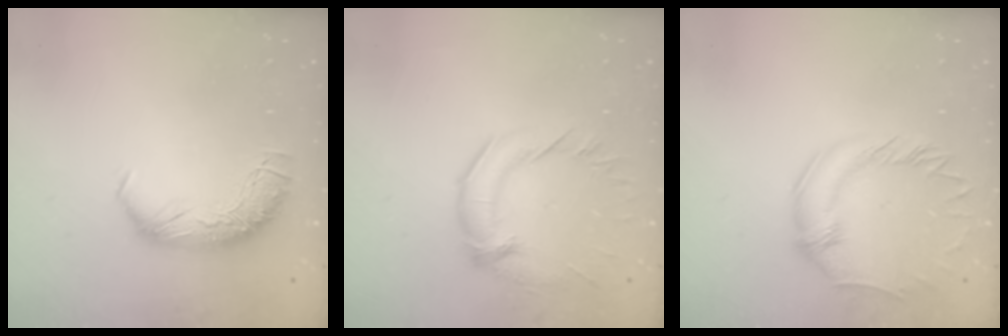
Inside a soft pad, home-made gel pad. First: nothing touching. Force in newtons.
{"total": 1.5, "press": 0.3, "slide": 1.5}
{"total": 1.5, "press": 1.3, "slide": 0.6}